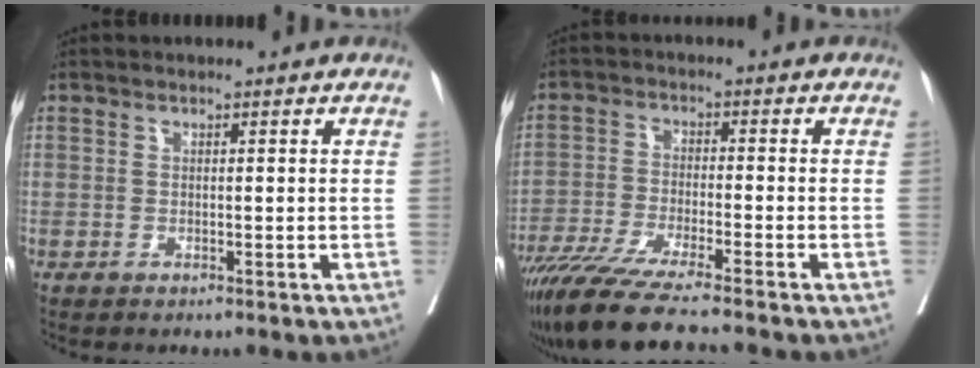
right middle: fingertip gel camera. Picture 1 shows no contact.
{"total": 12.4, "force": [-10.2, -1.0, 6.9], "torque": [-0.099, -0.041, -0.172]}